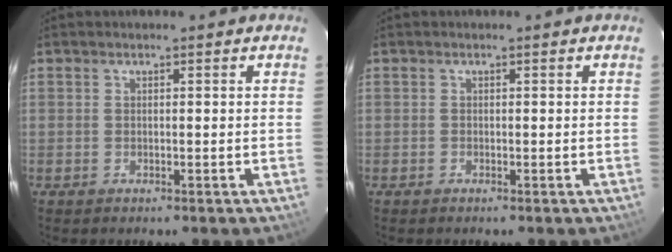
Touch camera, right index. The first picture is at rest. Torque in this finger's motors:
{"motor_torque": [-0.12, -0.12, 0.02, -0.01]}